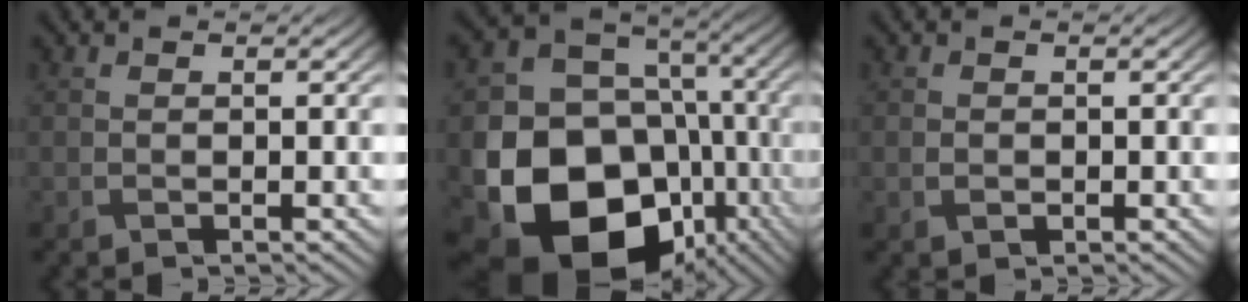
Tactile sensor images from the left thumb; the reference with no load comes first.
{"total": 18.9, "force": [-6.3, 14.5, 10.3], "torque": [-0.206, -0.048, -0.098]}
{"total": 1.1, "force": [-0.2, 0.9, 0.6], "torque": [-0.012, -0.006, -0.004]}